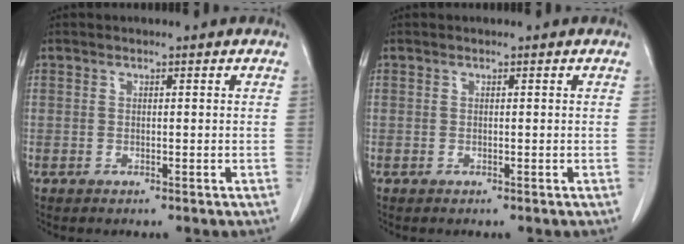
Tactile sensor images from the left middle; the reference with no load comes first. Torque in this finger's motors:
{"motor_torque": [-0.14, 0.04, -0.19, -0.02]}